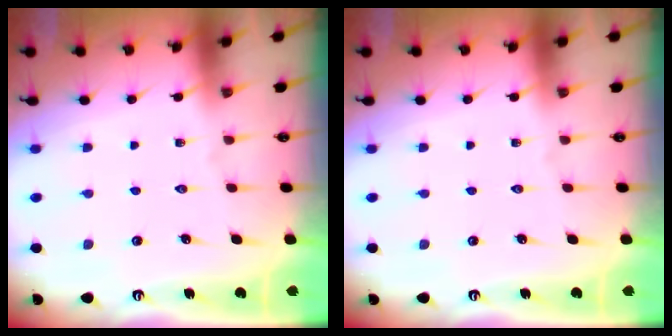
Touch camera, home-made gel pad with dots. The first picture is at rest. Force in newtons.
{"total": 0.0}